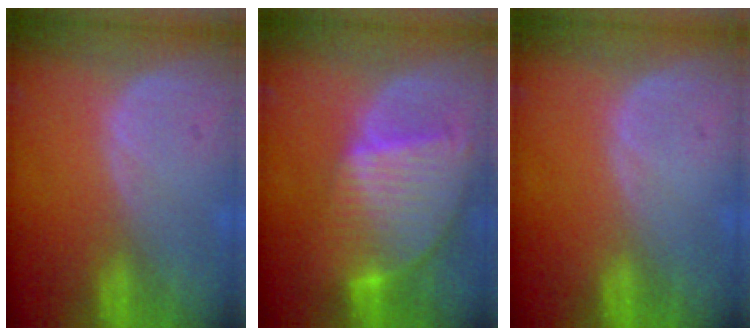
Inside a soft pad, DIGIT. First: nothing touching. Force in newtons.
{"total": 9.5, "press": 8.2, "slide": 4.8}
{"total": 0.0}